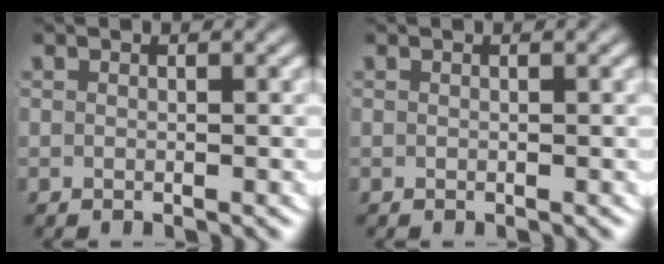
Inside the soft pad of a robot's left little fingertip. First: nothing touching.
{"total": 0.0}